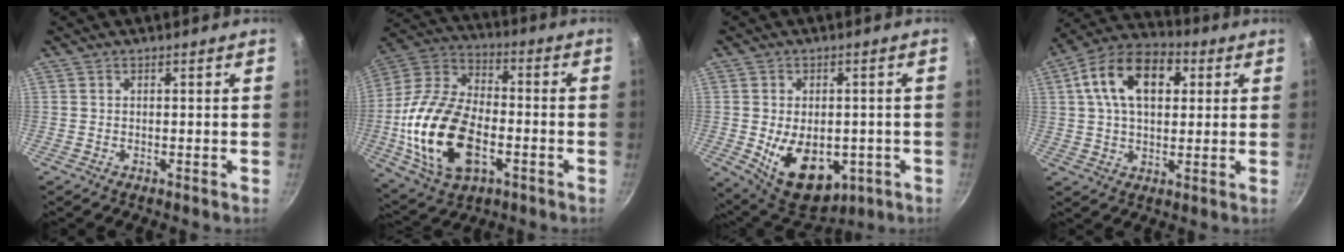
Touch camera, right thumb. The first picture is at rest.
{"total": 22.4, "force": [-5.3, 13.2, 17.4], "torque": [-0.334, 0.018, -0.090]}
{"total": 14.1, "force": [-3.6, 9.0, 10.3], "torque": [-0.146, -0.003, -0.031]}
{"total": 15.6, "force": [4.2, 9.7, 11.5], "torque": [-0.182, 0.015, 0.064]}